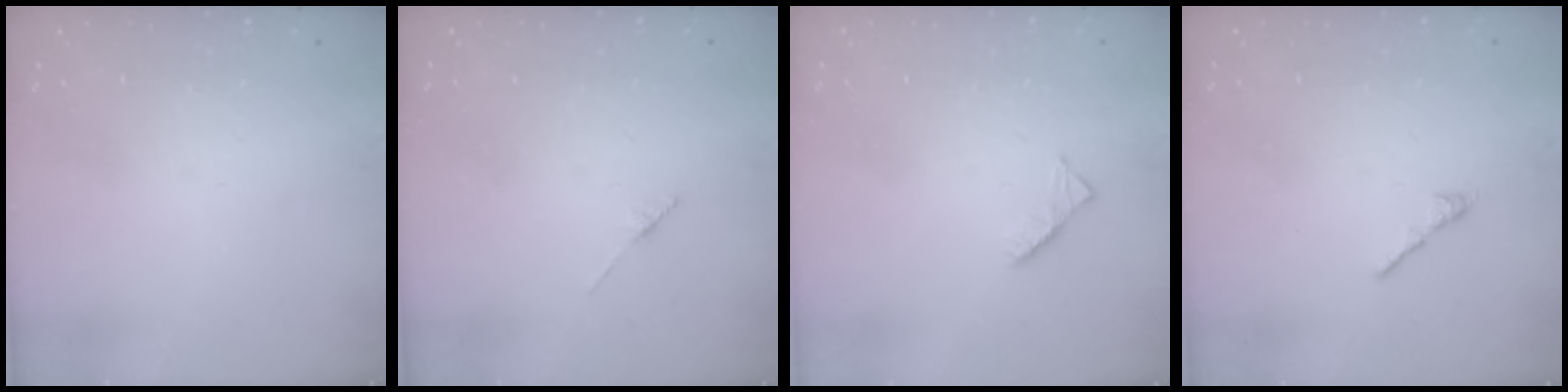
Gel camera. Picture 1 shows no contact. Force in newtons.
{"total": 1.7, "press": 1.6, "slide": 0.2}
{"total": 2.6, "press": 2.6, "slide": 0.4}
{"total": 2.7, "press": 2.6, "slide": 0.7}